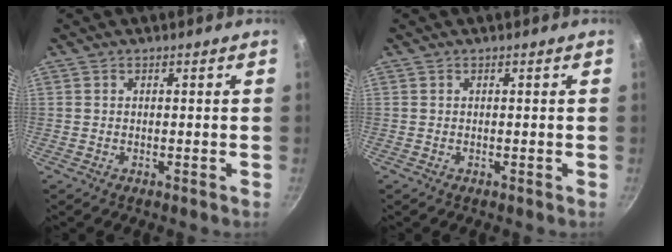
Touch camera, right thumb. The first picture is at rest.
{"total": 0.0}